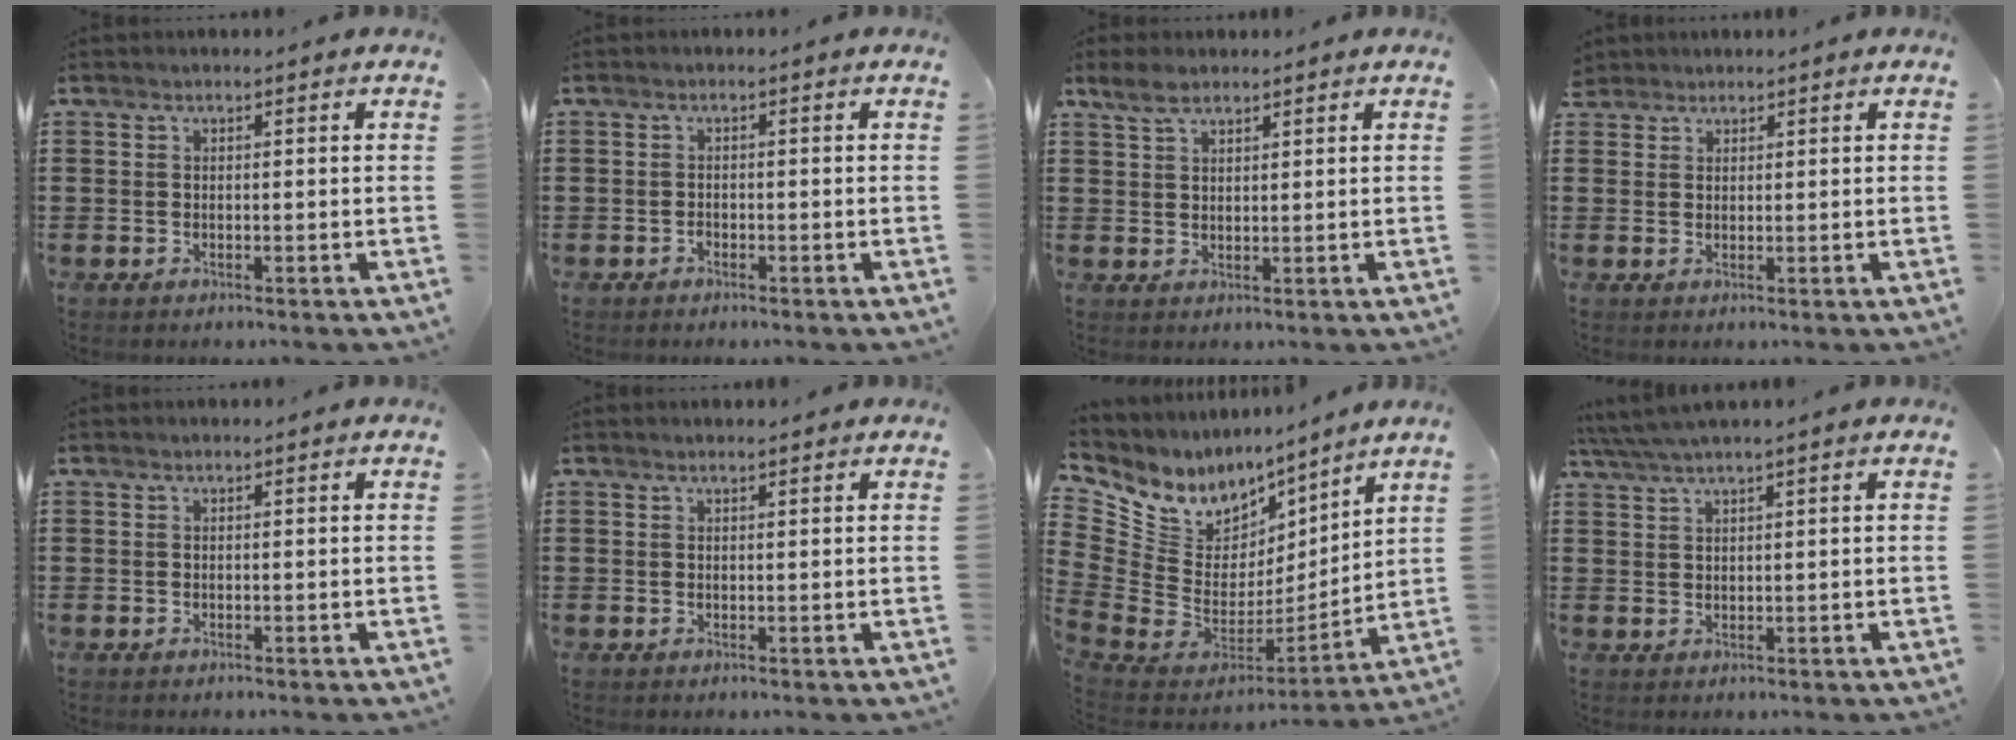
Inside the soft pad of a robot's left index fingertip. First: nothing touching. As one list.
[{"total": 0.6, "force": [-0.4, 0.3, 0.2], "torque": [-0.008, 0.000, -0.009]}, {"total": 3.2, "force": [2.5, 1.4, 1.5], "torque": [-0.035, 0.007, 0.047]}, {"total": 1.8, "force": [1.5, 0.9, -0.1], "torque": [-0.003, 0.005, 0.031]}, {"total": 0.0}, {"total": 0.8, "force": [0.7, 0.0, 0.3], "torque": [-0.007, -0.001, 0.015]}, {"total": 8.0, "force": [5.1, 5.8, 2.0], "torque": [-0.096, -0.051, 0.093]}, {"total": 2.8, "force": [2.3, -0.3, 1.6], "torque": [-0.036, 0.002, 0.042]}]